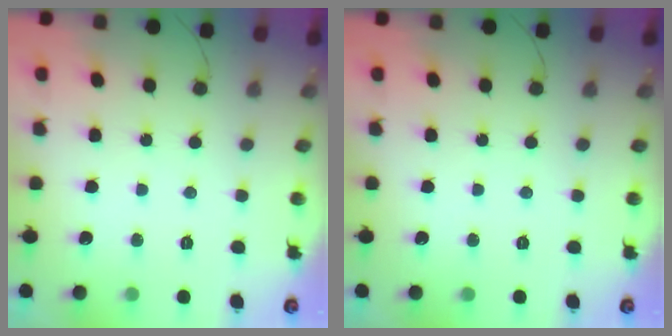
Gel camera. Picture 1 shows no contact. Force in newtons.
{"total": 0.0}